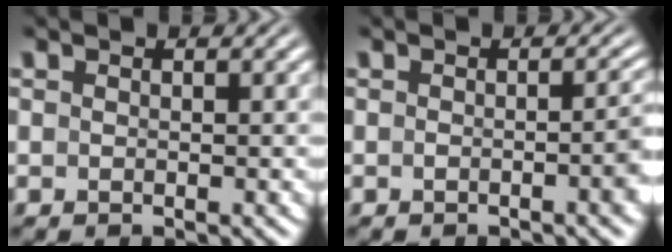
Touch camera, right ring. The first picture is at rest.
{"total": 2.6, "force": [-0.9, 0.3, 2.4], "torque": [-0.022, 0.002, -0.016]}